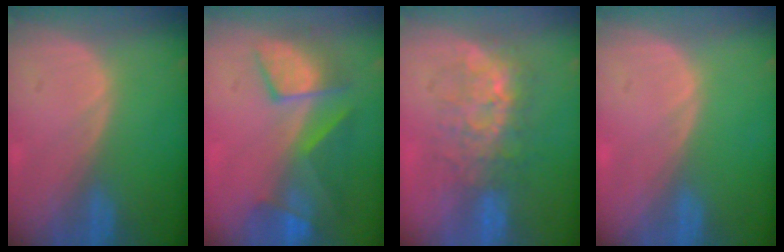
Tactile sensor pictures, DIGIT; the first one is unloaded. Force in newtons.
{"total": 8.8, "press": 8.2, "slide": 3.2}
{"total": 7.7, "press": 7.5, "slide": 1.6}
{"total": 0.0}